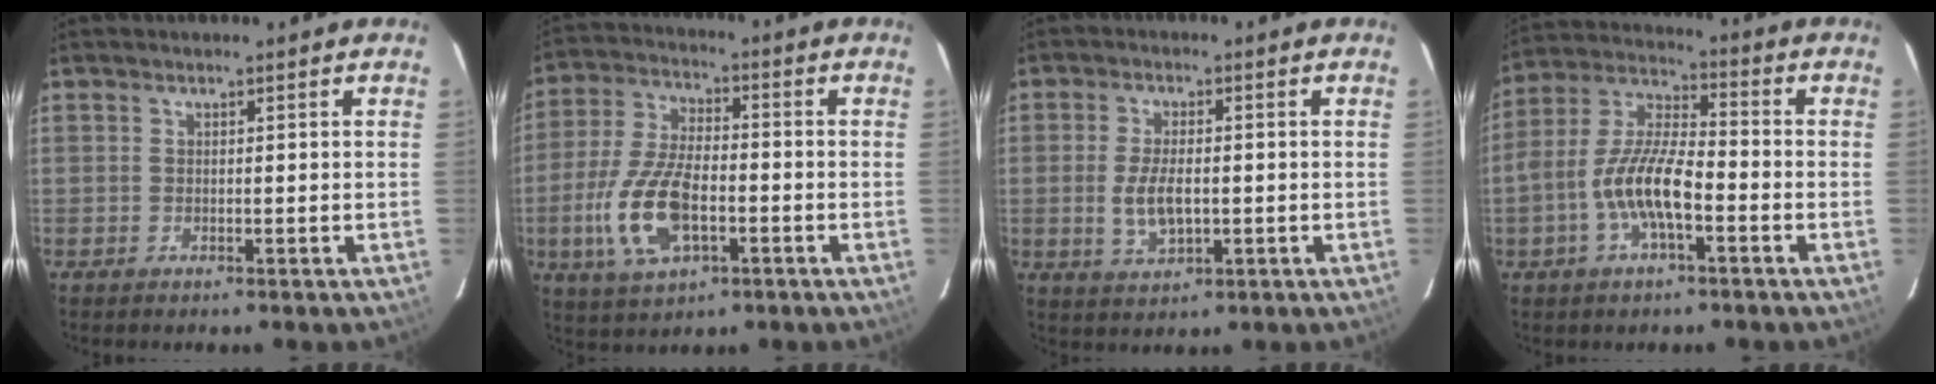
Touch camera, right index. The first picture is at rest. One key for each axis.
{"total": 14.3, "fx": -4.3, "fy": 6.7, "fz": 11.9, "tx": -0.259, "ty": -0.004, "tz": -0.077}
{"total": 6.4, "fx": -0.8, "fy": 3.0, "fz": 5.6, "tx": -0.114, "ty": -0.007, "tz": -0.010}
{"total": 11.8, "fx": -4.1, "fy": 4.1, "fz": 10.3, "tx": -0.218, "ty": 0.005, "tz": -0.079}